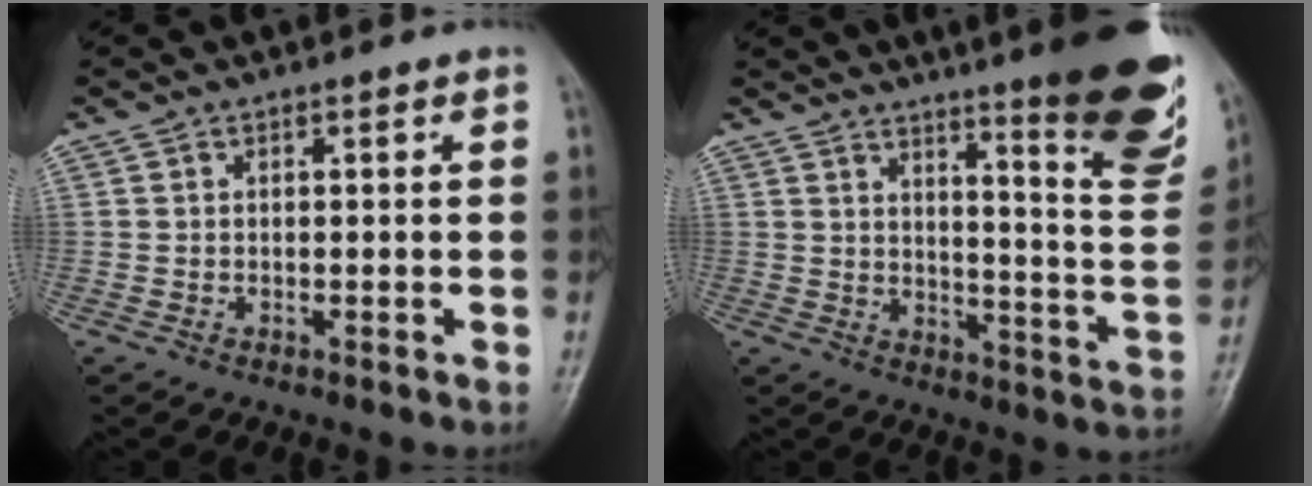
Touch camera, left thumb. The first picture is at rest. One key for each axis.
{"total": 21.8, "fx": 14.5, "fy": 3.2, "fz": 15.9, "tx": -0.182, "ty": -0.095, "tz": 0.189}